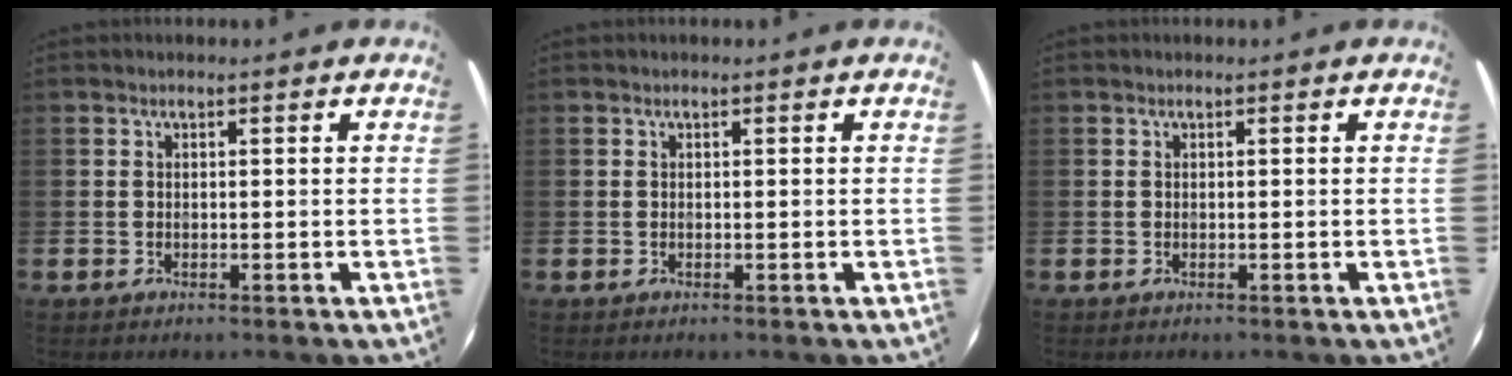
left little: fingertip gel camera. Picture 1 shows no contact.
{"total": 0.0}
{"total": 0.0}